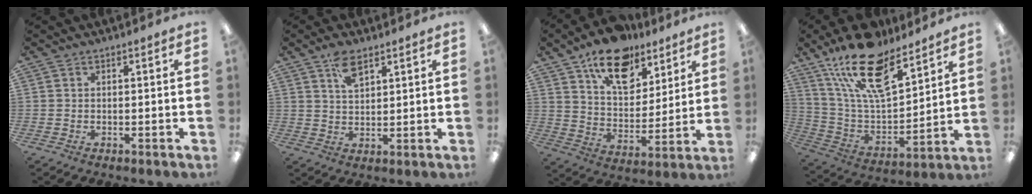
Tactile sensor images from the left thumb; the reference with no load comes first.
{"total": 5.8, "force": [3.7, 2.7, 3.5], "torque": [-0.063, -0.005, 0.065]}
{"total": 17.3, "force": [11.9, 9.3, 8.4], "torque": [-0.130, -0.064, 0.210]}
{"total": 21.6, "force": [14.8, 9.0, 12.9], "torque": [-0.232, -0.079, 0.263]}